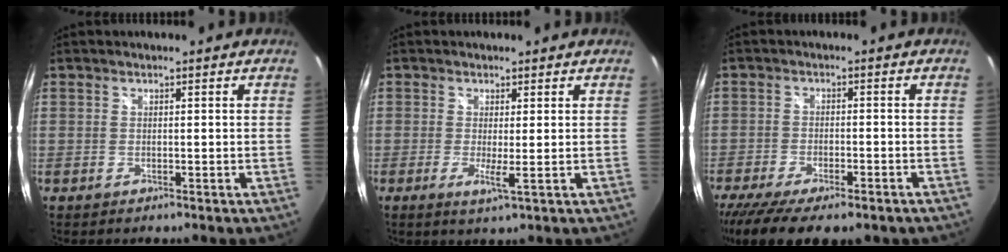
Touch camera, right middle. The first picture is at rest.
{"total": 2.7, "force": [-0.2, -0.3, 2.7], "torque": [-0.051, -0.008, -0.005]}
{"total": 15.2, "force": [-11.4, 4.9, 8.9], "torque": [-0.194, -0.053, -0.175]}